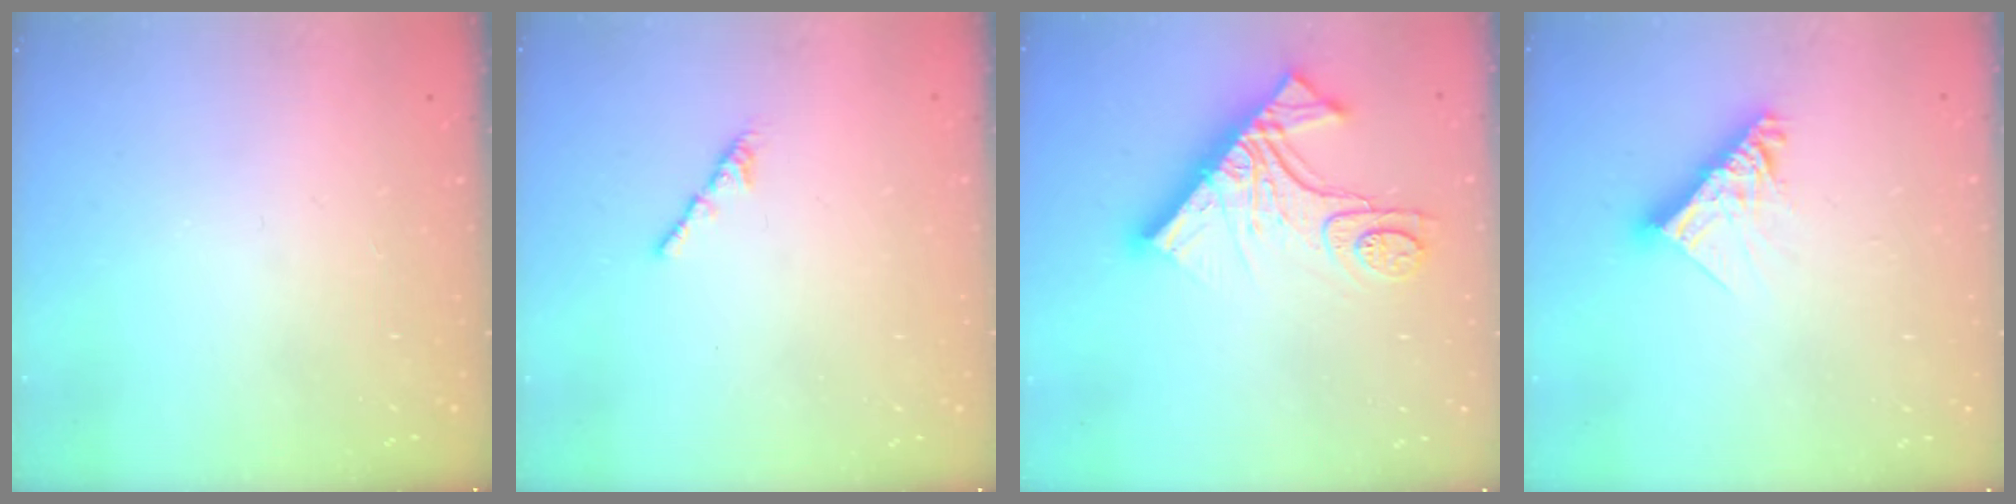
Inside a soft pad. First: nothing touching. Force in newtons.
{"total": 2.1, "press": 2.0, "slide": 0.7}
{"total": 16.4, "press": 16.3, "slide": 1.6}
{"total": 11.5, "press": 11.4, "slide": 1.1}